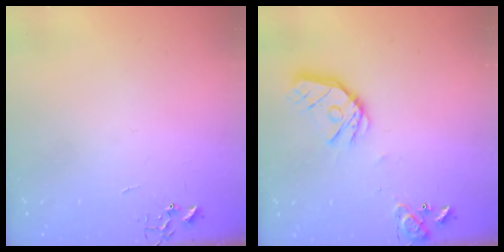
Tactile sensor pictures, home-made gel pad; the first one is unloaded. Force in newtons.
{"total": 15.4, "press": 15.3, "slide": 2.1}